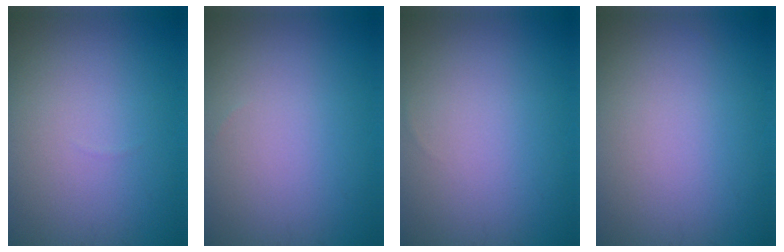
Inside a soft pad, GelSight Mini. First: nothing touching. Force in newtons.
{"total": 0.0}
{"total": 0.0}
{"total": 0.0}